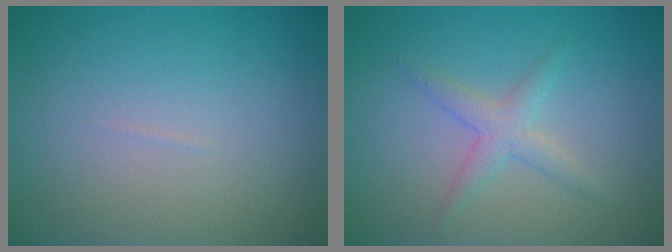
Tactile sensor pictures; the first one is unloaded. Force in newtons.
{"total": 2.0, "press": 2.0, "slide": 0.0}